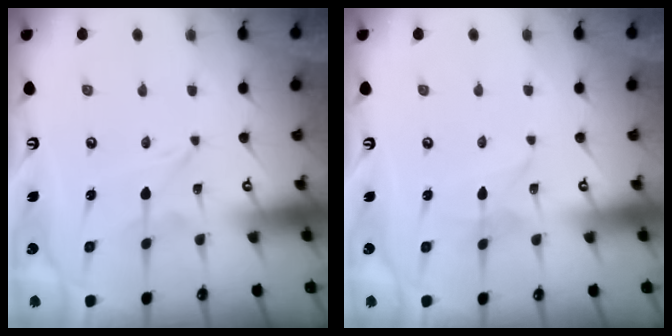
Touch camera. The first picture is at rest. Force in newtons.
{"total": 1.7, "press": 1.7, "slide": 0.1}